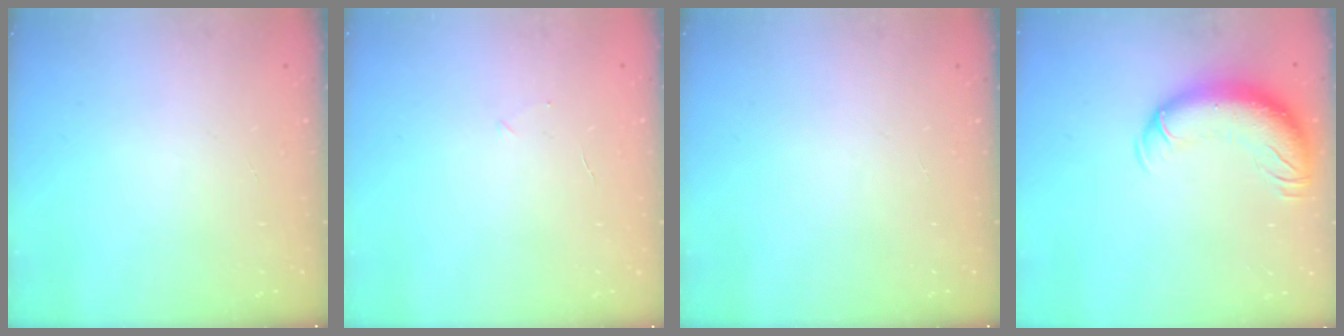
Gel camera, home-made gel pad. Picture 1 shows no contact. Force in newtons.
{"total": 2.4, "press": 2.3, "slide": 0.8}
{"total": 0.0}
{"total": 13.1, "press": 12.8, "slide": 3.0}